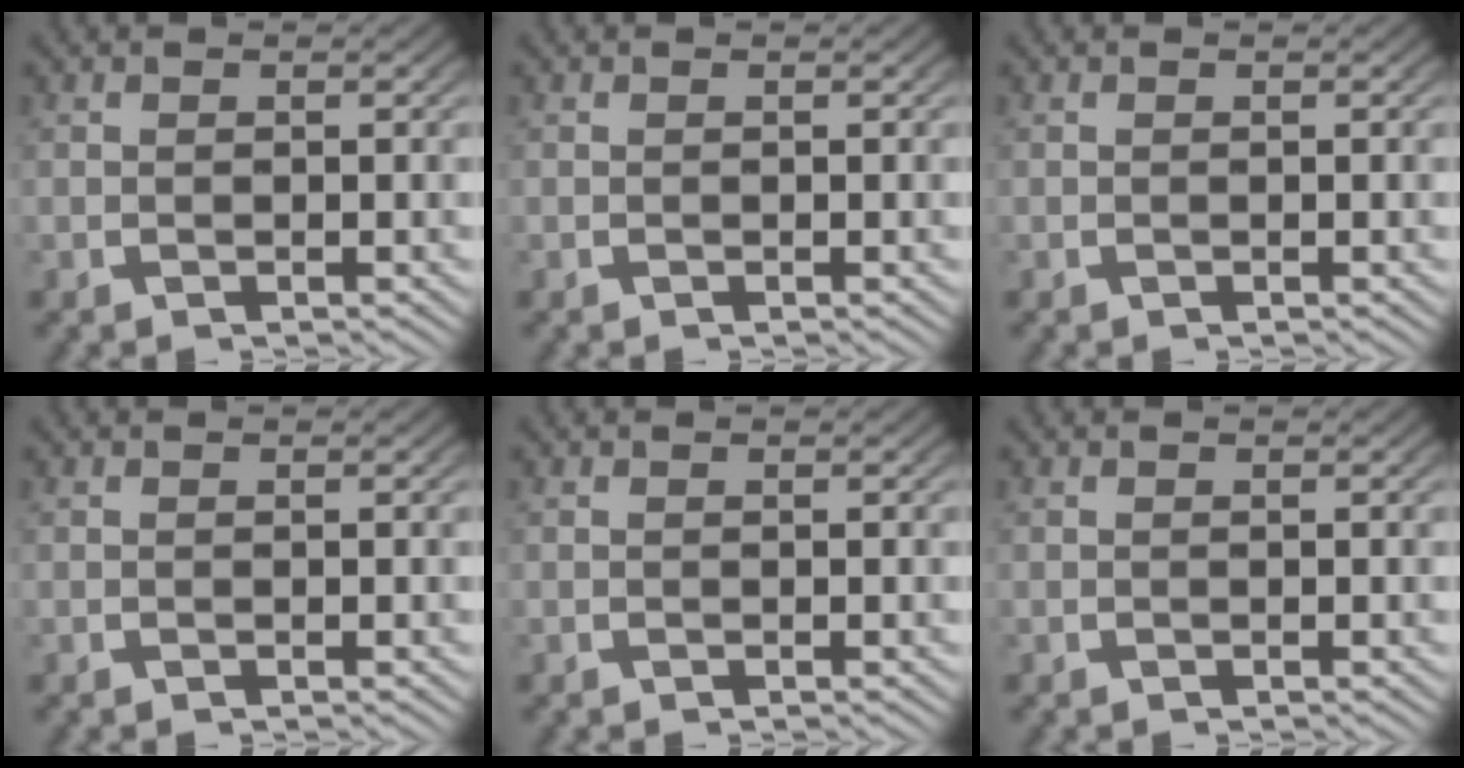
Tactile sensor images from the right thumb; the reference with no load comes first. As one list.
[{"total": 0.0}, {"total": 0.0}, {"total": 0.0}, {"total": 0.0}, {"total": 0.0}]